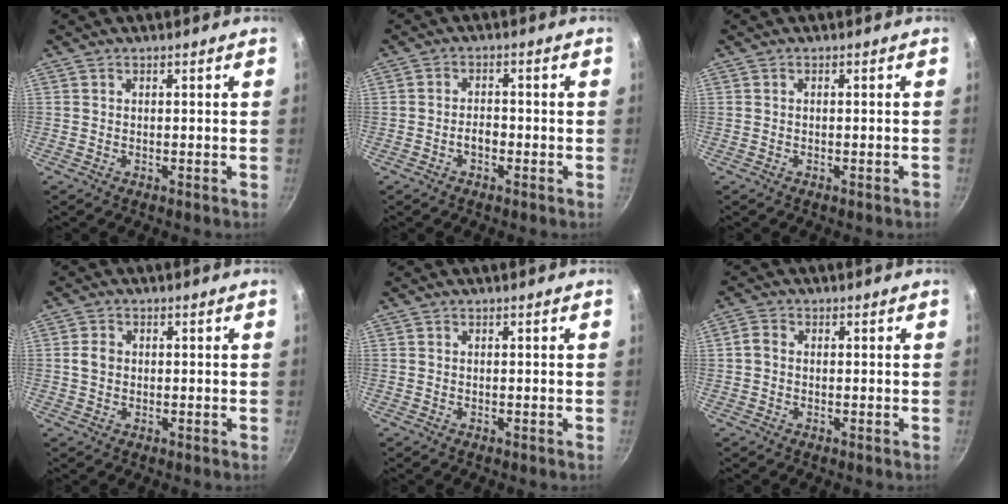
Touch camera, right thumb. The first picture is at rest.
{"total": 2.5, "force": [-1.1, 1.5, 1.7], "torque": [-0.019, 0.018, -0.020]}
{"total": 0.7, "force": [-0.5, 0.1, 0.5], "torque": [-0.014, 0.010, -0.004]}
{"total": 2.7, "force": [0.1, 2.2, 1.5], "torque": [-0.020, 0.006, -0.001]}
{"total": 0.0}
{"total": 2.2, "force": [-0.1, 1.8, 1.2], "torque": [-0.026, 0.009, -0.007]}